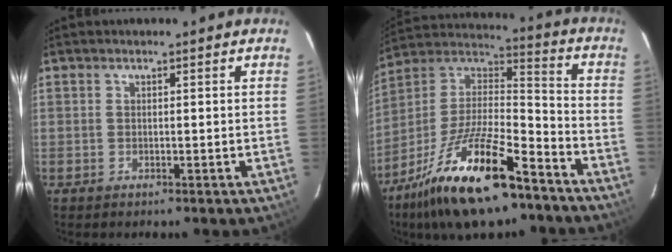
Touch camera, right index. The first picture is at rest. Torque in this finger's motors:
{"motor_torque": [1.72, -0.42, 1.05, 0.21]}